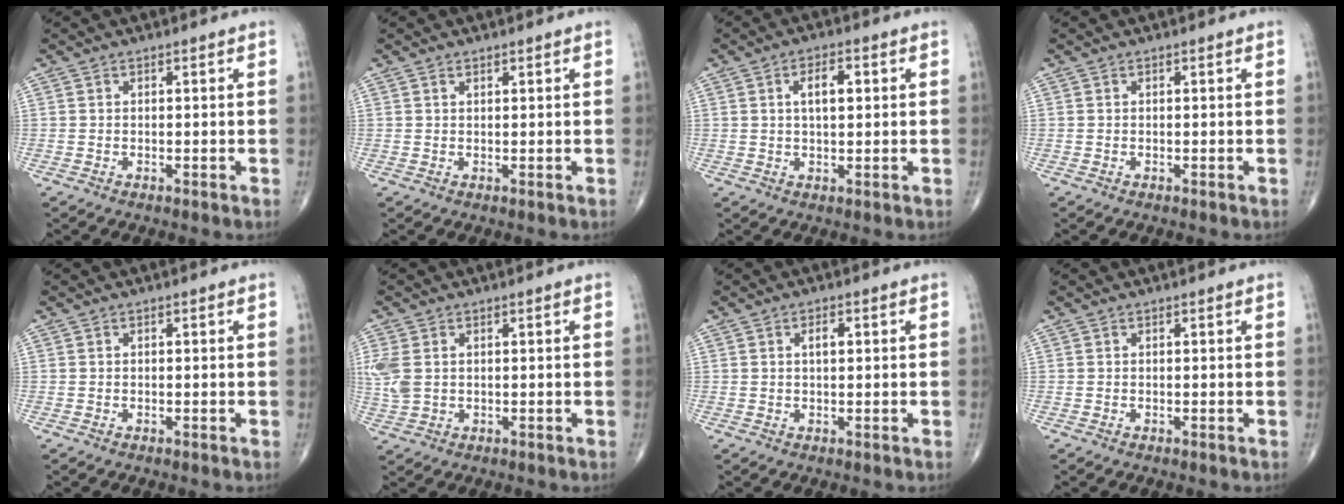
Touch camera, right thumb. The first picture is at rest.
{"total": 0.6, "force": [0.5, 0.3, 0.3], "torque": [-0.005, -0.003, 0.007]}
{"total": 4.6, "force": [1.1, 2.1, 4.0], "torque": [-0.065, -0.001, 0.017]}
{"total": 0.0}
{"total": 0.0}
{"total": 5.3, "force": [0.8, 3.6, 3.8], "torque": [-0.107, 0.004, 0.021]}
{"total": 1.9, "force": [0.5, 0.8, 1.7], "torque": [-0.031, -0.003, 0.007]}
{"total": 0.0}